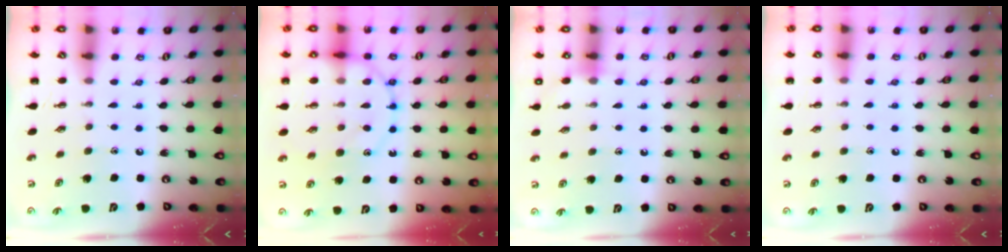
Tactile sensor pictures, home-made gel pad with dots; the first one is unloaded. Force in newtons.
{"total": 14.8, "press": 14.7, "slide": 1.4}
{"total": 5.6, "press": 5.4, "slide": 1.6}
{"total": 6.1, "press": 5.7, "slide": 2.2}